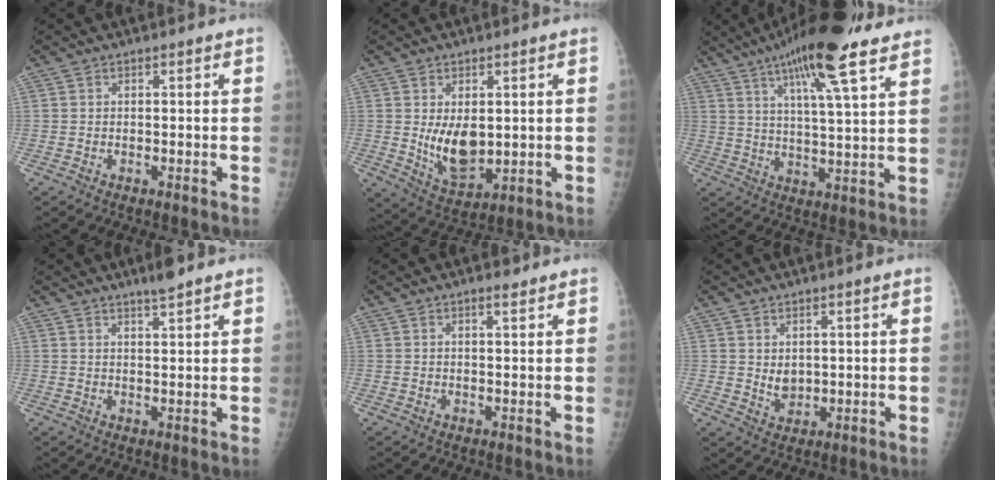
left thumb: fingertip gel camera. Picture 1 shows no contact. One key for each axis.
{"total": 8.4, "fx": 0.8, "fy": 4.8, "fz": 6.8, "tx": -0.091, "ty": -0.024, "tz": 0.032}
{"total": 17.4, "fx": 10.8, "fy": 3.2, "fz": 13.3, "tx": -0.204, "ty": -0.026, "tz": 0.172}
{"total": 3.6, "fx": 2.9, "fy": 0.1, "fz": 2.2, "tx": -0.035, "ty": -0.016, "tz": 0.050}
{"total": 1.9, "fx": 1.4, "fy": 0.4, "fz": 1.2, "tx": -0.016, "ty": -0.008, "tz": 0.022}
{"total": 3.5, "fx": 1.3, "fy": 2.1, "fz": 2.5, "tx": -0.033, "ty": -0.017, "tz": 0.032}